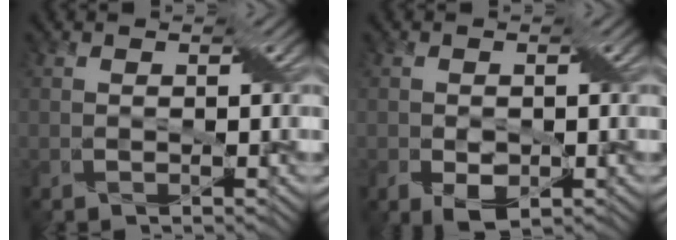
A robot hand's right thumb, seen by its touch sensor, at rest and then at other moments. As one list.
[{"total": 3.3, "force": [-1.0, 2.0, 2.4], "torque": [-0.046, -0.011, -0.011]}]